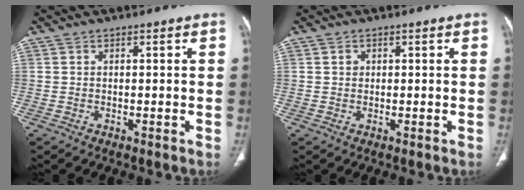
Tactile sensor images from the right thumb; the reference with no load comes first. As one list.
[{"total": 1.1, "force": [0.3, 1.0, 0.4], "torque": [-0.003, 0.001, 0.005]}]